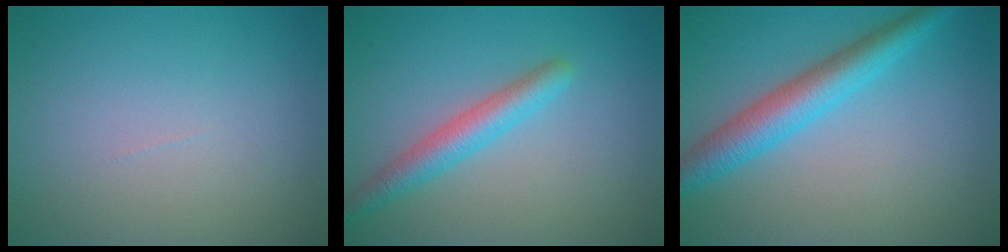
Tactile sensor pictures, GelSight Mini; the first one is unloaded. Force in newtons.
{"total": 3.3, "press": 3.2, "slide": 0.1}
{"total": 4.9, "press": 4.9, "slide": 0.1}